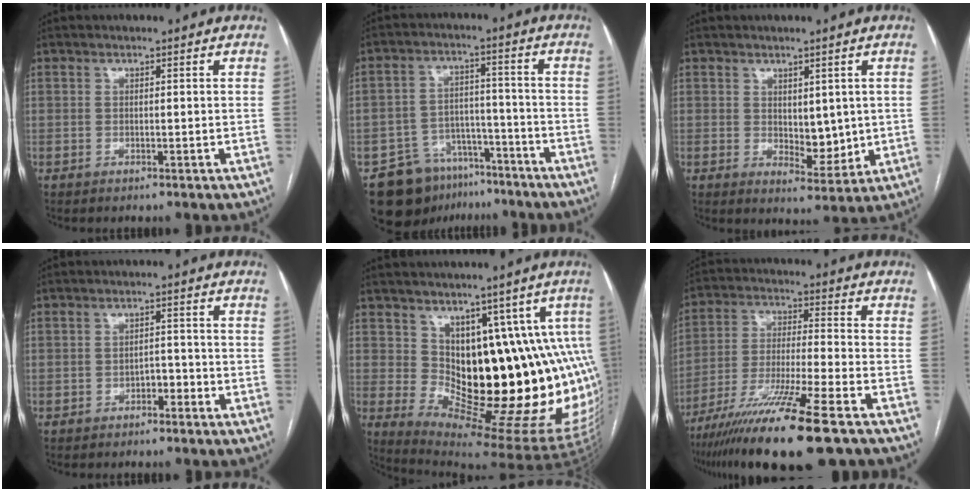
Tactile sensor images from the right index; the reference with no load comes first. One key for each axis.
{"total": 11.4, "fx": -7.9, "fy": 7.4, "fz": 3.5, "tx": -0.050, "ty": 0.031, "tz": -0.121}
{"total": 5.5, "fx": 0.8, "fy": 3.3, "fz": 4.4, "tx": -0.060, "ty": -0.007, "tz": 0.026}
{"total": 2.2, "fx": -1.4, "fy": 1.2, "fz": 1.2, "tx": -0.013, "ty": 0.007, "tz": -0.022}
{"total": 18.3, "fx": 3.2, "fy": 6.5, "fz": 16.8, "tx": -0.173, "ty": -0.002, "tz": 0.061}
{"total": 17.4, "fx": -11.8, "fy": -0.1, "fz": 12.8, "tx": -0.228, "ty": -0.047, "tz": -0.206}